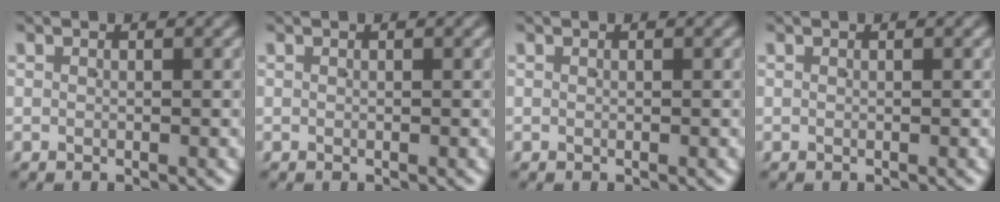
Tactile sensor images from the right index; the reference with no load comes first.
{"total": 0.0}
{"total": 0.0}
{"total": 0.0}